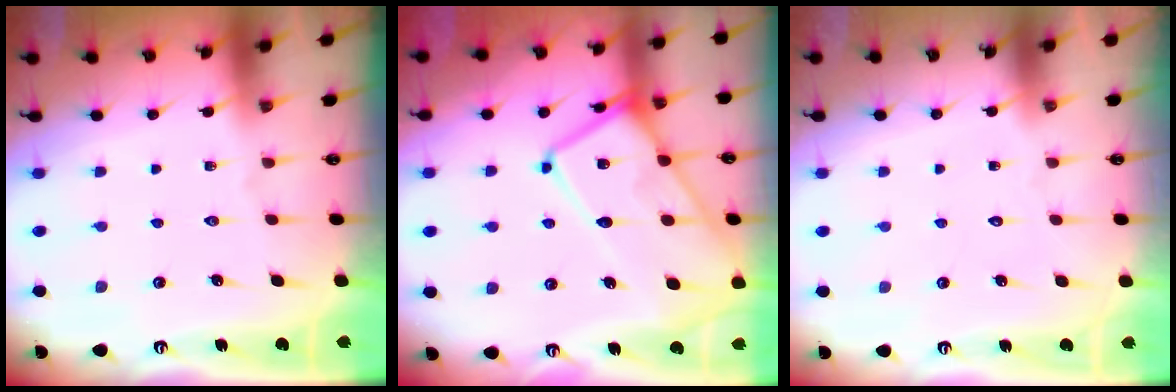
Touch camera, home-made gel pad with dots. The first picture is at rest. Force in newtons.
{"total": 16.5, "press": 16.5, "slide": 1.5}
{"total": 1.7, "press": 1.7, "slide": 0.1}